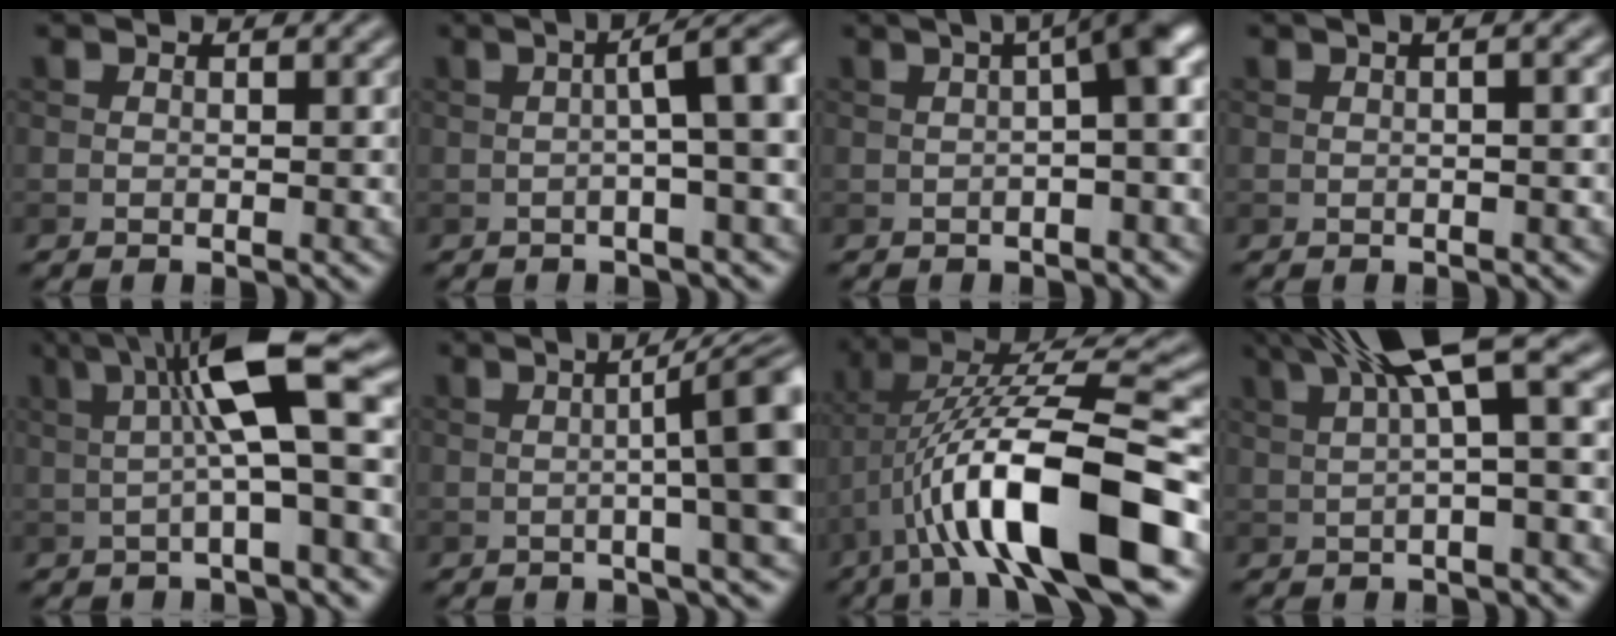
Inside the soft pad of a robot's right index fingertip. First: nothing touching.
{"total": 6.2, "force": [0.3, 1.2, 6.1], "torque": [-0.077, 0.012, 0.001]}
{"total": 6.4, "force": [0.7, 1.6, 6.1], "torque": [-0.070, 0.020, 0.009]}
{"total": 3.2, "force": [1.0, 1.3, 2.8], "torque": [-0.020, 0.009, -0.004]}
{"total": 9.1, "force": [2.1, 1.7, 8.7], "torque": [-0.133, 0.016, 0.029]}
{"total": 9.0, "force": [0.2, 1.6, 8.9], "torque": [-0.100, 0.015, 0.002]}
{"total": 13.2, "force": [-3.9, 3.2, 12.2], "torque": [-0.213, 0.016, -0.064]}
{"total": 8.3, "force": [3.2, 1.9, 7.4], "torque": [-0.105, 0.028, 0.048]}